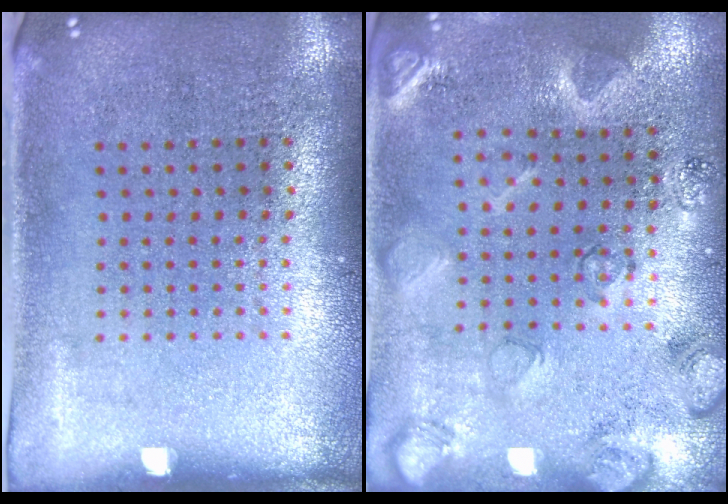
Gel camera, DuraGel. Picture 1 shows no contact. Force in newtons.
{"total": 2.3, "press": 2.2, "slide": 0.4}